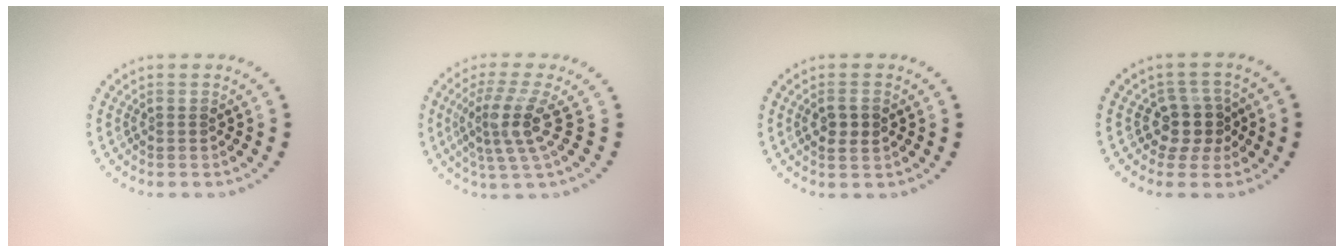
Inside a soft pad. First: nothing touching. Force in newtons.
{"total": 4.0, "press": 2.8, "slide": 2.8}
{"total": 2.1, "press": 2.1, "slide": 0.2}
{"total": 2.9, "press": 2.3, "slide": 1.7}